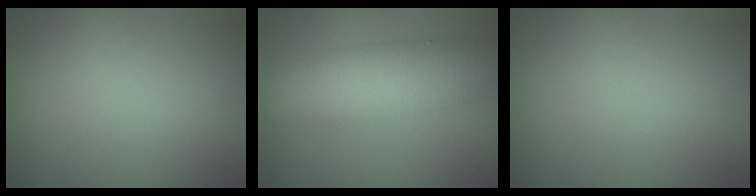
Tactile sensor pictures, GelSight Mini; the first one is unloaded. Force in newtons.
{"total": 8.4, "press": 8.4, "slide": 0.3}
{"total": 0.0}